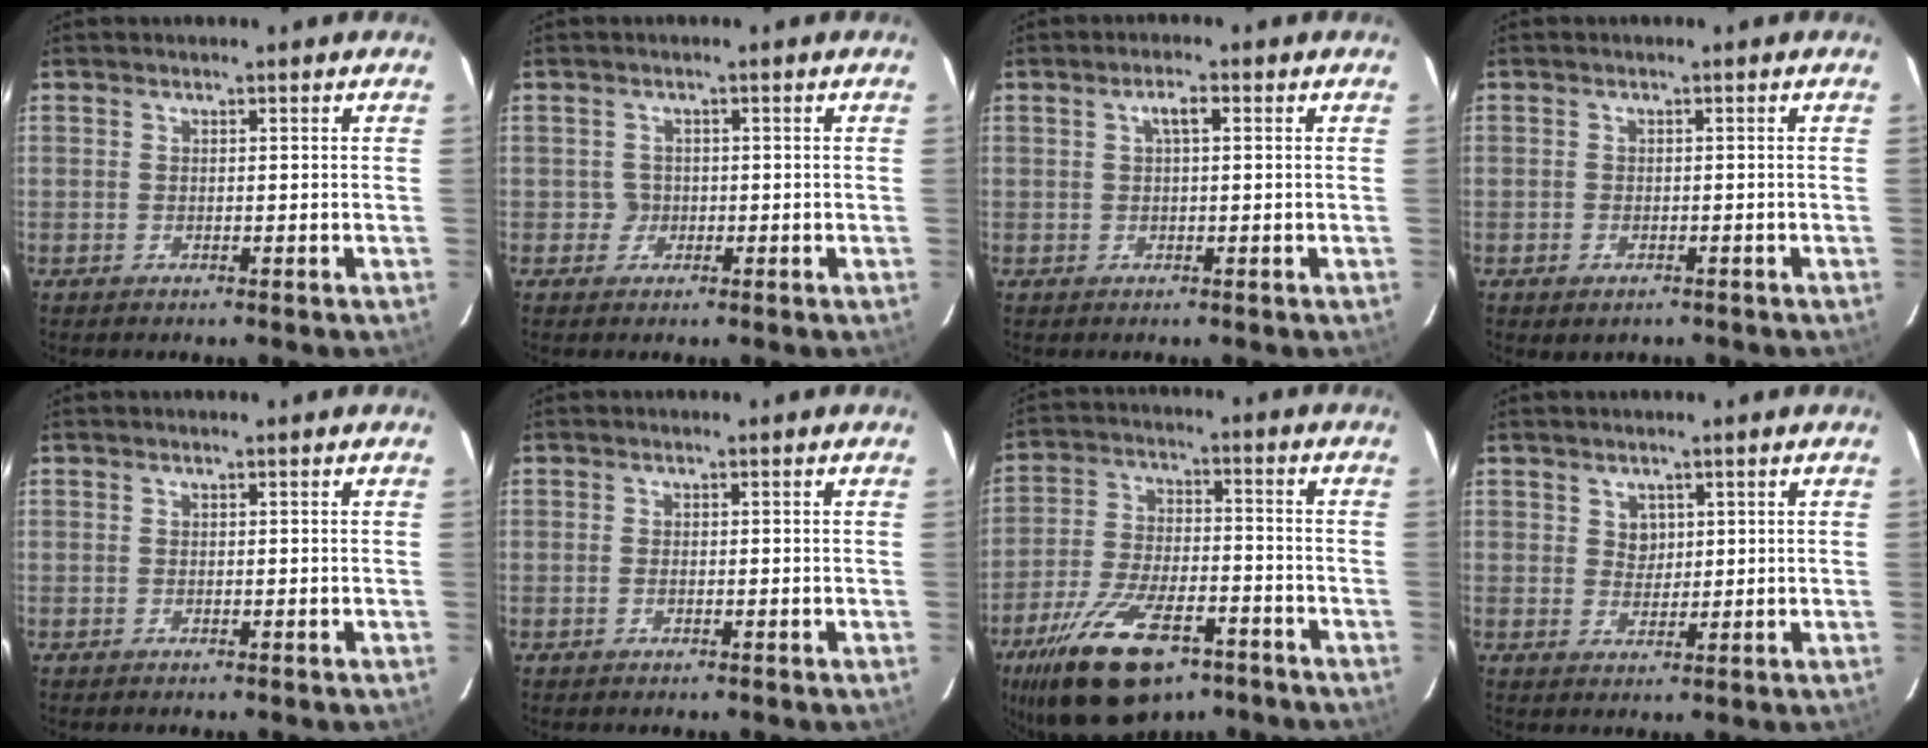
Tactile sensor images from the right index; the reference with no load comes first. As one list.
[{"total": 1.8, "force": [-0.4, 1.8, -0.2], "torque": [0.008, 0.008, -0.003]}, {"total": 2.3, "force": [0.6, 0.6, 2.1], "torque": [-0.042, 0.009, 0.011]}, {"total": 2.0, "force": [-1.1, 1.3, 0.9], "torque": [-0.015, -0.002, -0.014]}, {"total": 0.0}, {"total": 0.8, "force": [-0.3, 0.5, 0.6], "torque": [-0.013, 0.000, -0.006]}, {"total": 19.9, "force": [-12.4, 9.0, 12.7], "torque": [-0.257, -0.022, -0.204]}, {"total": 2.5, "force": [1.2, 2.1, 0.7], "torque": [-0.004, 0.005, 0.022]}]